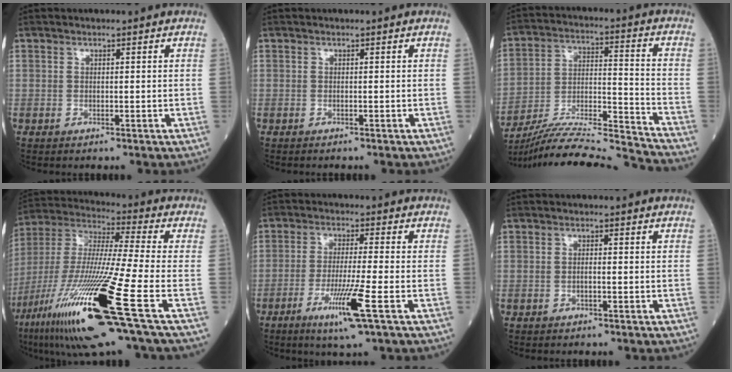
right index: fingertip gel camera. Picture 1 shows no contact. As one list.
[{"total": 0.7, "force": [-0.7, 0.0, 0.3], "torque": [-0.003, -0.001, -0.010]}, {"total": 20.4, "force": [-19.5, -1.5, 5.9], "torque": [-0.124, -0.005, -0.319]}, {"total": 24.7, "force": [-11.1, 0.3, 22.0], "torque": [-0.438, -0.060, -0.205]}, {"total": 8.3, "force": [-3.7, -0.8, 7.3], "torque": [-0.137, -0.024, -0.070]}, {"total": 0.9, "force": [-0.2, 0.2, 0.8], "torque": [-0.015, 0.002, -0.004]}]